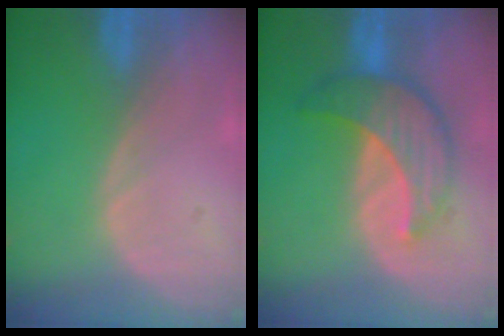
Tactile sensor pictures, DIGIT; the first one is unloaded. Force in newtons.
{"total": 7.8, "press": 7.6, "slide": 1.8}